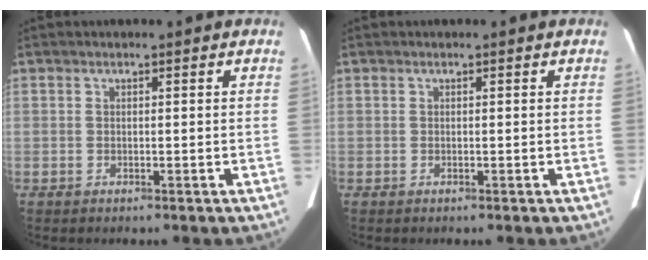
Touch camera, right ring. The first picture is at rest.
{"total": 0.0}